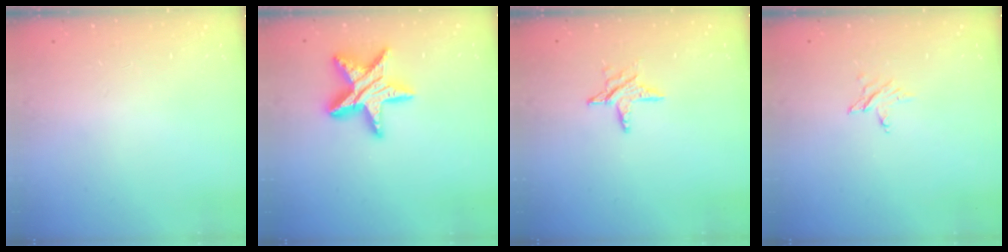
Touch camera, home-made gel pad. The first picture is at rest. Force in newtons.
{"total": 15.3, "press": 15.3, "slide": 0.6}
{"total": 6.9, "press": 6.9, "slide": 0.5}
{"total": 2.8, "press": 2.8, "slide": 0.1}